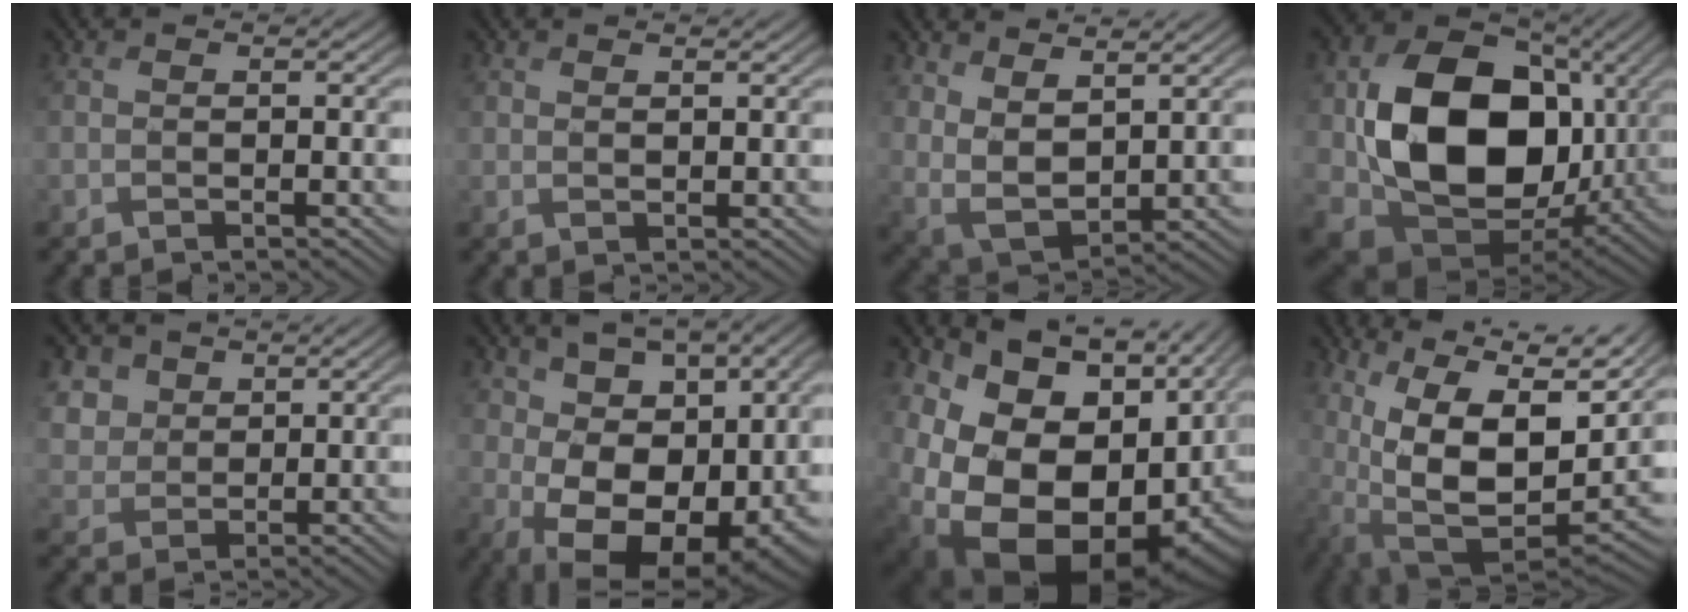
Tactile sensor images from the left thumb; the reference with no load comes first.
{"total": 0.9, "force": [0.8, 0.1, 0.3], "torque": [-0.005, -0.002, 0.022]}
{"total": 7.2, "force": [3.7, 3.6, 5.0], "torque": [-0.150, -0.009, 0.085]}
{"total": 16.2, "force": [0.2, 12.4, 10.4], "torque": [-0.217, -0.030, 0.012]}
{"total": 4.7, "force": [2.4, 3.9, 1.2], "torque": [-0.072, 0.004, 0.045]}
{"total": 17.5, "force": [0.6, 11.1, 13.6], "torque": [-0.218, -0.042, 0.060]}
{"total": 19.9, "force": [-2.6, 14.2, 13.7], "torque": [-0.254, -0.057, 0.012]}
{"total": 15.8, "force": [3.4, 9.9, 11.8], "torque": [-0.241, -0.016, 0.076]}